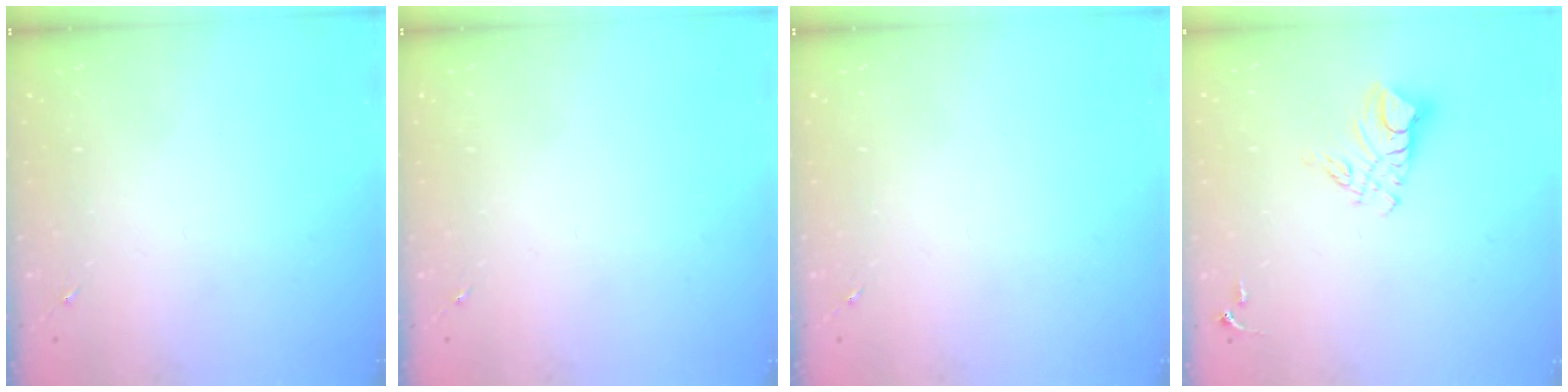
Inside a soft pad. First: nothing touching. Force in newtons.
{"total": 0.0}
{"total": 0.0}
{"total": 9.8, "press": 9.8, "slide": 0.9}